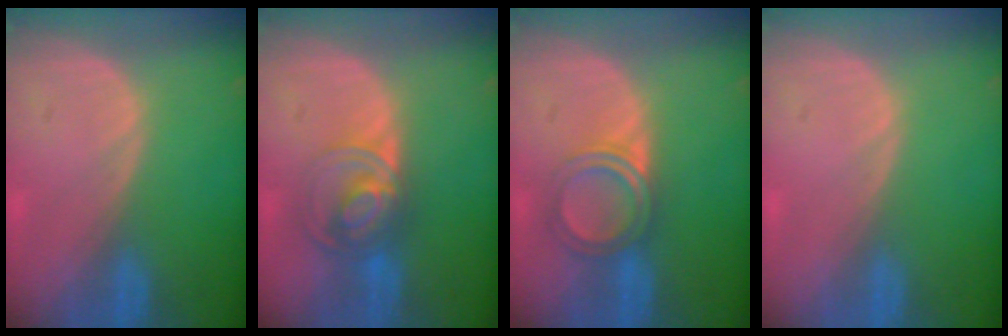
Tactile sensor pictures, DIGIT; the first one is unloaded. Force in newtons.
{"total": 7.5, "press": 6.2, "slide": 4.2}
{"total": 4.9, "press": 4.6, "slide": 1.4}
{"total": 0.0}